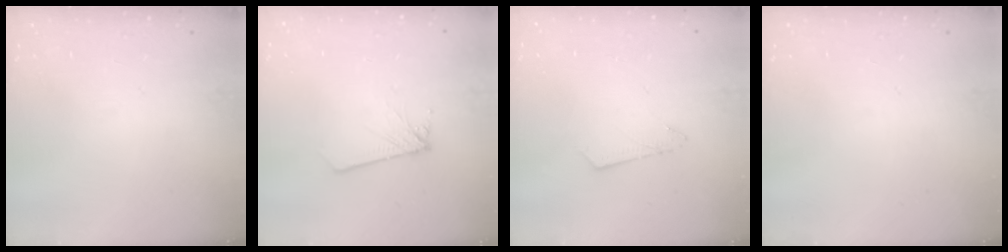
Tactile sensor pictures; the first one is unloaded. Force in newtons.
{"total": 2.0, "press": 2.0, "slide": 0.1}
{"total": 2.9, "press": 2.9, "slide": 0.2}
{"total": 0.0}